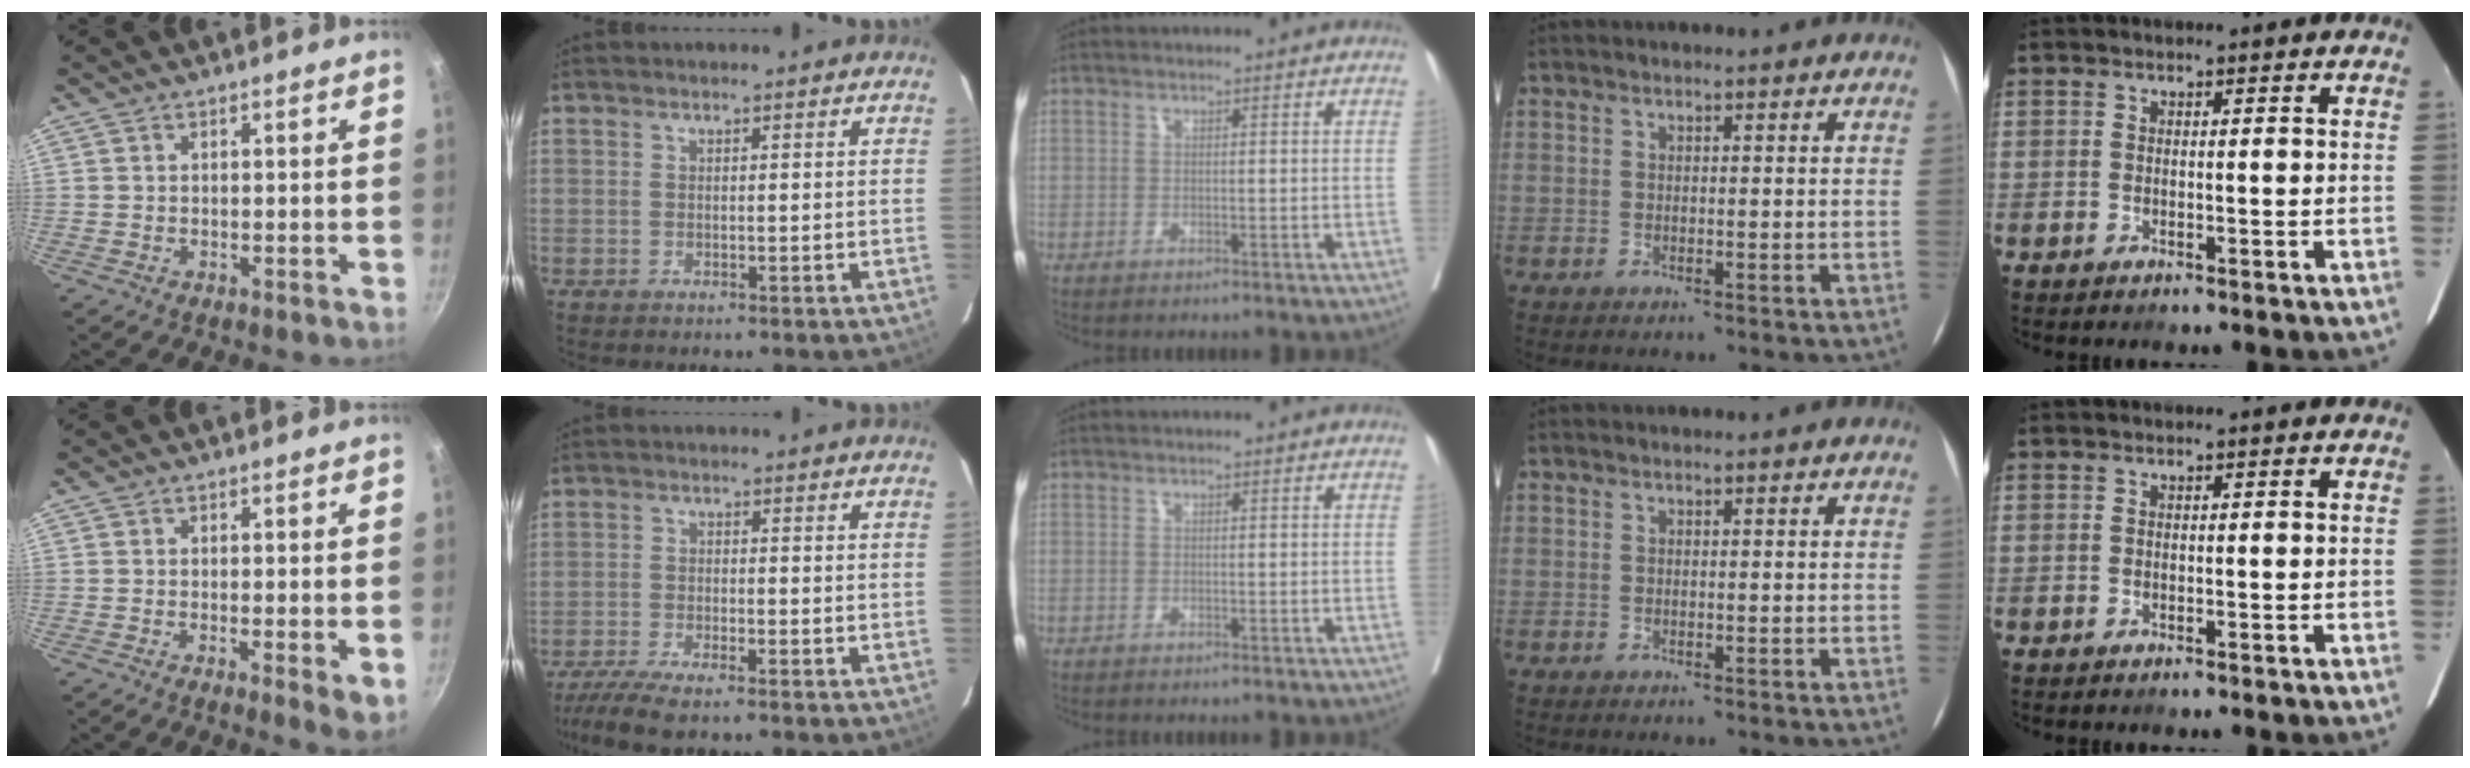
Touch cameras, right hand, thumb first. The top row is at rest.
{"thumb": {"total": 3.9, "force": [-0.6, 0.7, 3.8], "torque": [-0.062, -0.014, -0.009]}, "index": {"total": 7.7, "force": [-6.2, 0.8, 4.4], "torque": [-0.074, -0.018, -0.106]}}